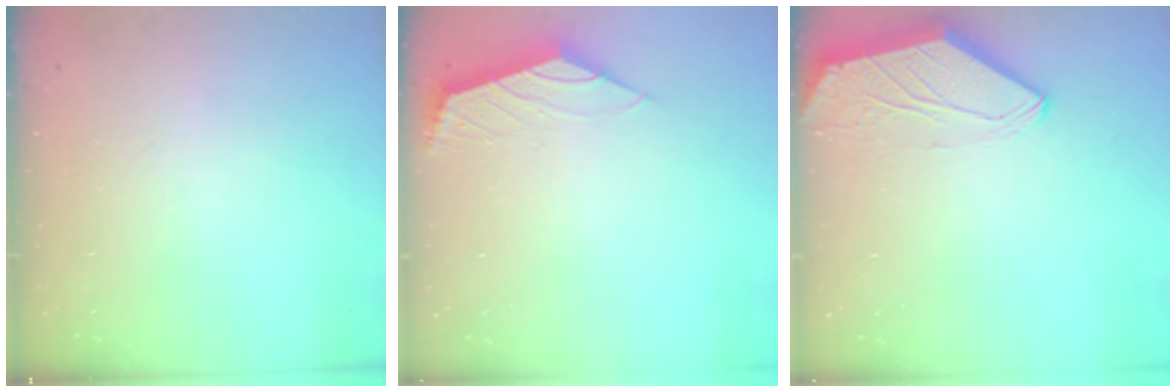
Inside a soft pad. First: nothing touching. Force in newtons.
{"total": 2.3, "press": 2.2, "slide": 0.6}
{"total": 0.0}